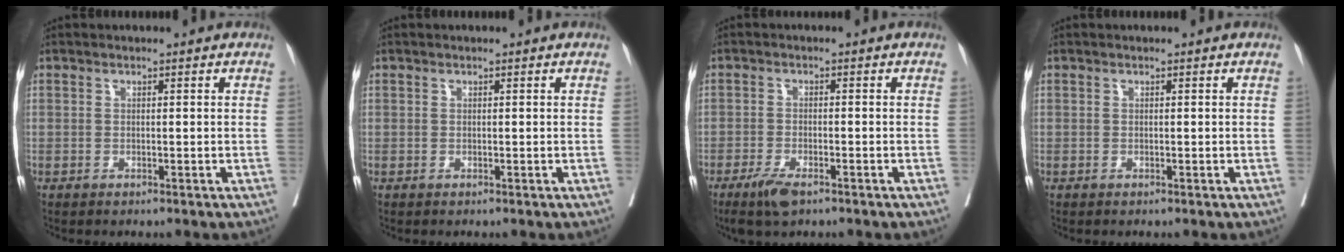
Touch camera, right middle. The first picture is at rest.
{"total": 0.0}
{"total": 4.1, "force": [-2.8, 1.1, 2.8], "torque": [-0.058, -0.006, -0.048]}
{"total": 0.0}